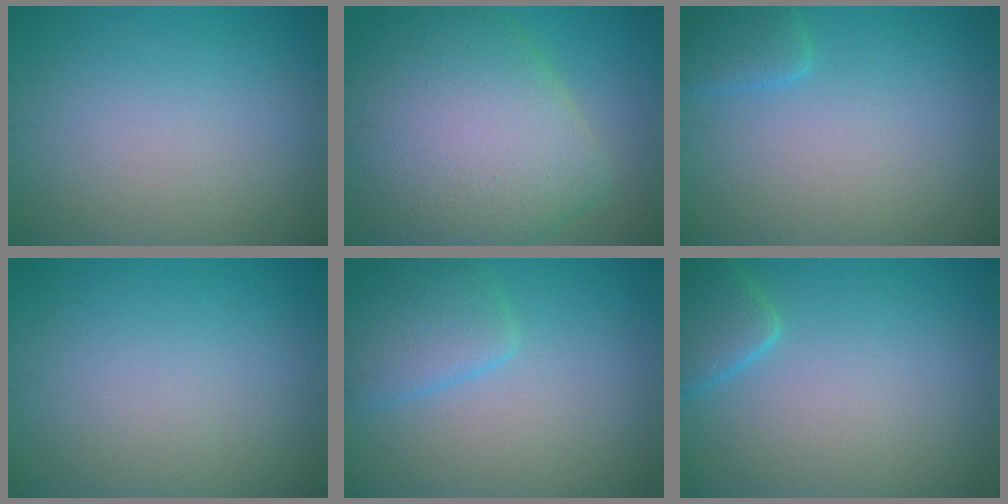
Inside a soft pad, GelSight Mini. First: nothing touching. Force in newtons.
{"total": 12.2, "press": 12.2, "slide": 0.7}
{"total": 1.9, "press": 1.9, "slide": 0.3}
{"total": 0.0}
{"total": 3.9, "press": 3.9, "slide": 0.2}
{"total": 2.4, "press": 2.4, "slide": 0.3}